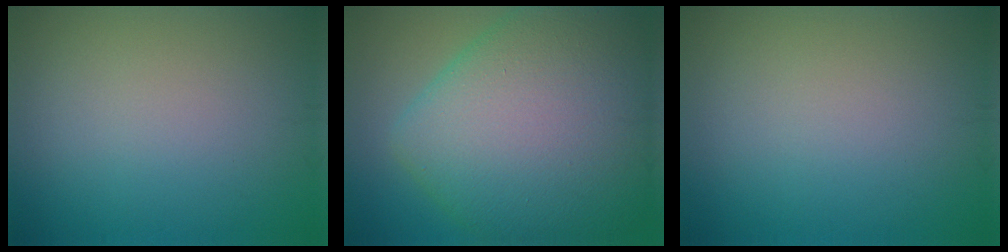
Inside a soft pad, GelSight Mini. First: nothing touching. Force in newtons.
{"total": 13.7, "press": 13.7, "slide": 0.6}
{"total": 0.0}